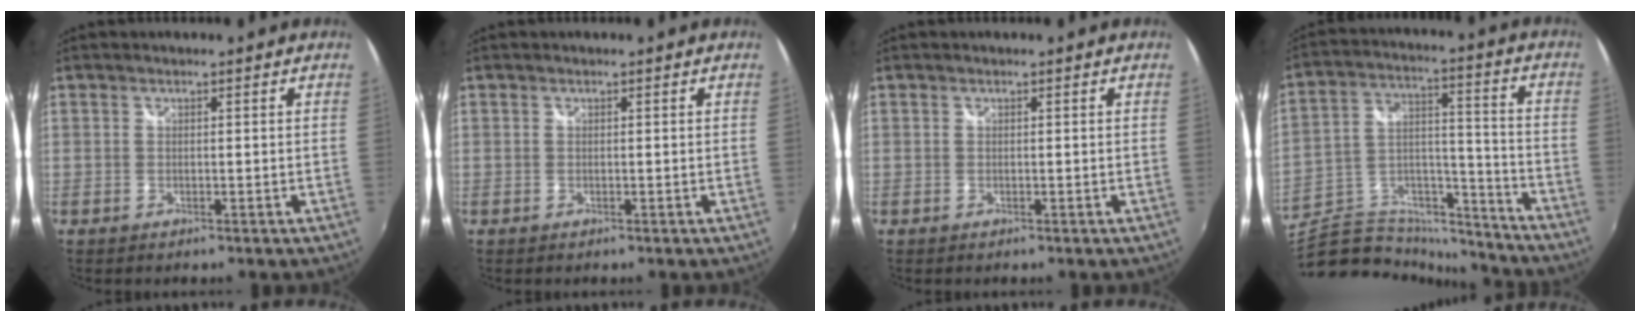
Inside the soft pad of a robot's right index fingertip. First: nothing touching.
{"total": 0.0}
{"total": 0.0}
{"total": 22.6, "force": [-19.7, 6.9, 8.6], "torque": [-0.161, 0.020, -0.315]}